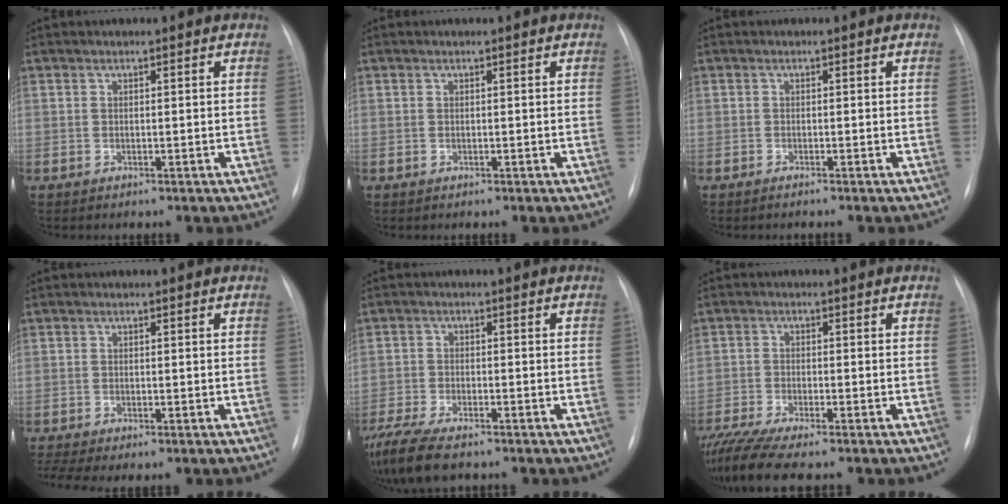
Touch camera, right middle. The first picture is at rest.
{"total": 0.0}
{"total": 0.8, "force": [-0.6, -0.3, 0.5], "torque": [-0.011, -0.002, -0.009]}
{"total": 3.7, "force": [-2.7, 0.6, 2.4], "torque": [-0.057, -0.006, -0.045]}
{"total": 10.8, "force": [-8.4, 2.6, 6.2], "torque": [-0.129, -0.025, -0.144]}
{"total": 8.3, "force": [-7.1, -0.1, 4.4], "torque": [-0.081, -0.023, -0.119]}